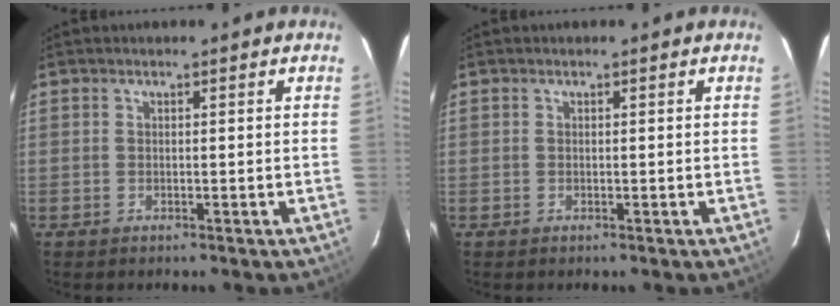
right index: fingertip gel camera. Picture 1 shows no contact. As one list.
[{"total": 0.0}]